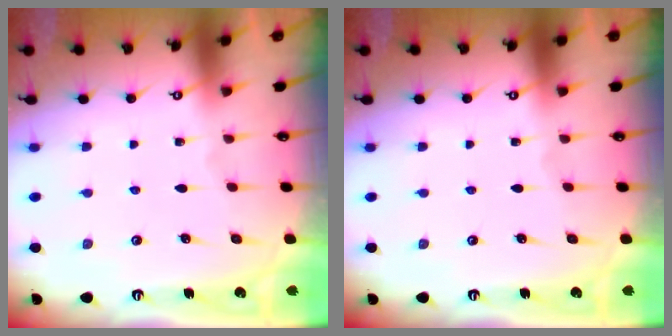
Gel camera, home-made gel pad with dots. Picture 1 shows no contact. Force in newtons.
{"total": 0.0}